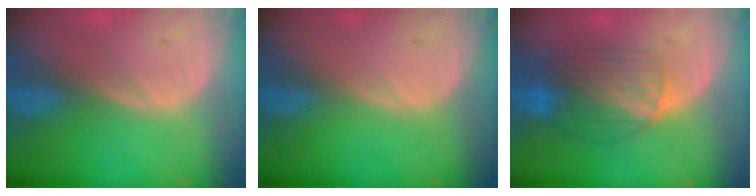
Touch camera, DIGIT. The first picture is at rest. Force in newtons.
{"total": 0.0}
{"total": 7.8, "press": 7.4, "slide": 2.4}